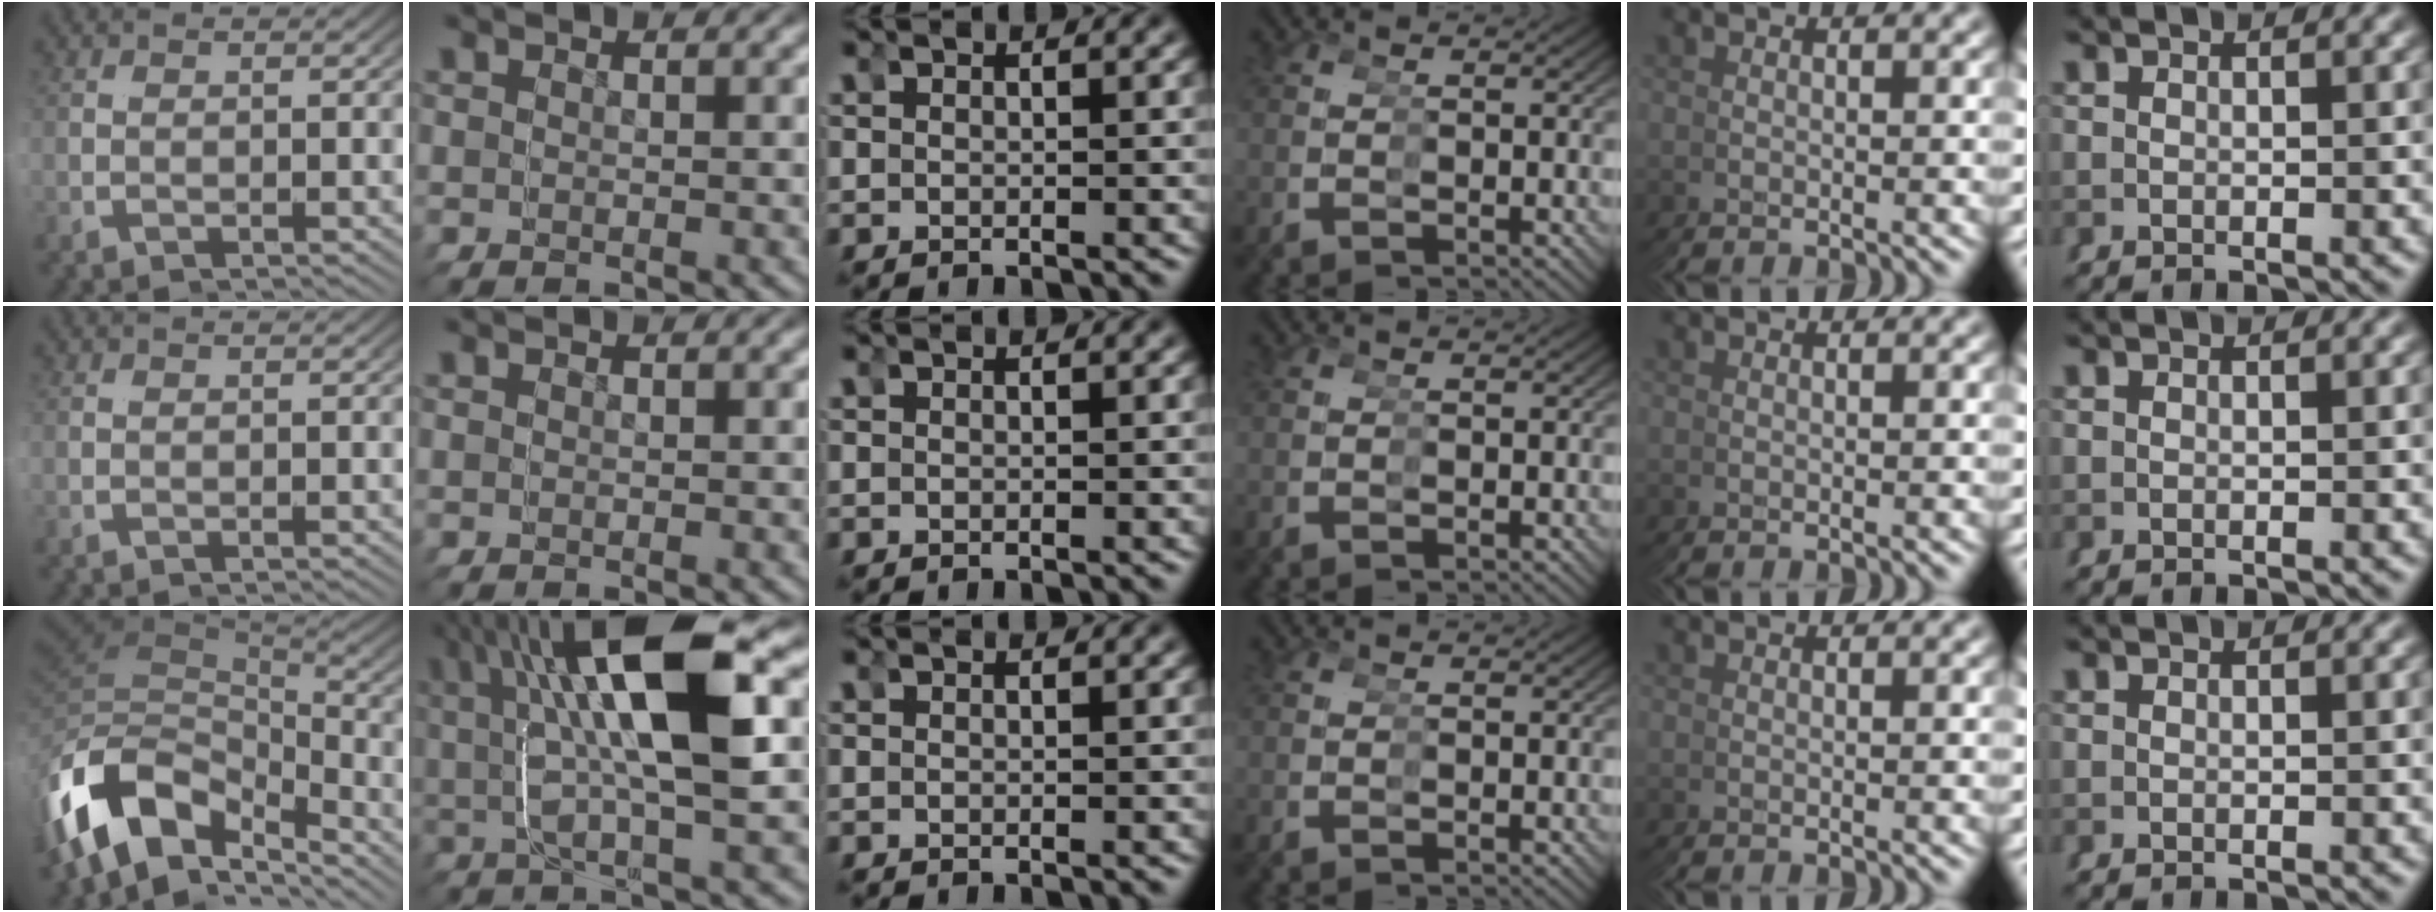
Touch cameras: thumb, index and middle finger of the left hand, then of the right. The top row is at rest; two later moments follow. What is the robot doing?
{"motion": "grasp_and_lifting", "object": "toy banana"}